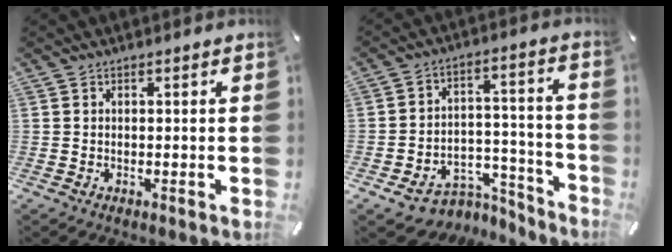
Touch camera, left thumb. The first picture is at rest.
{"total": 8.7, "force": [-3.7, 7.3, 2.9], "torque": [-0.026, 0.020, -0.052]}